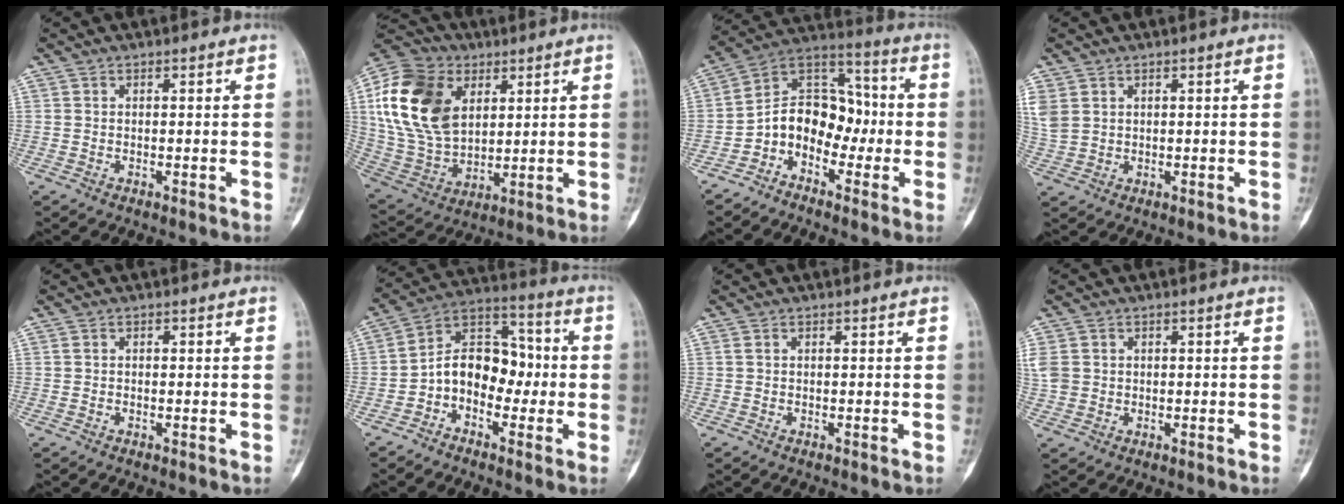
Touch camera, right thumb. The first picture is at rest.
{"total": 20.6, "force": [6.2, 14.0, 13.8], "torque": [-0.261, -0.011, 0.119]}
{"total": 11.9, "force": [-3.3, 8.7, 7.4], "torque": [-0.093, 0.070, -0.072]}
{"total": 5.5, "force": [2.0, 4.3, 2.8], "torque": [-0.078, 0.005, 0.054]}
{"total": 0.0}
{"total": 11.7, "force": [-2.3, 8.4, 7.8], "torque": [-0.098, 0.053, -0.054]}
{"total": 0.0}
{"total": 6.1, "force": [0.8, 5.2, 3.1], "torque": [-0.091, 0.009, 0.026]}